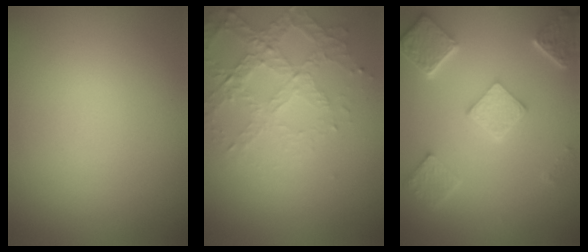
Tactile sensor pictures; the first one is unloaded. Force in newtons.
{"total": 4.3, "press": 3.2, "slide": 2.9}
{"total": 5.3, "press": 4.2, "slide": 3.3}